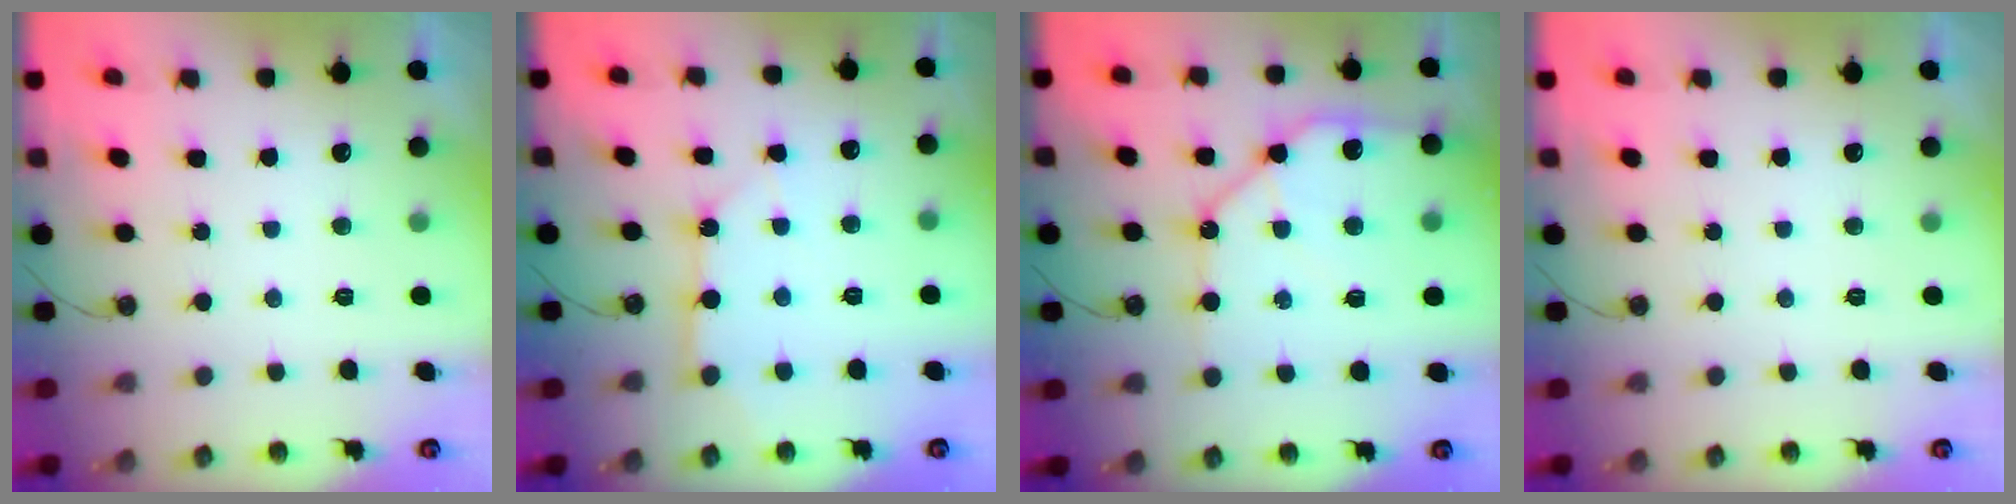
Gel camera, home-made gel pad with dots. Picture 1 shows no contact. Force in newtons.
{"total": 6.1, "press": 6.0, "slide": 0.6}
{"total": 13.4, "press": 13.3, "slide": 1.8}
{"total": 0.0}